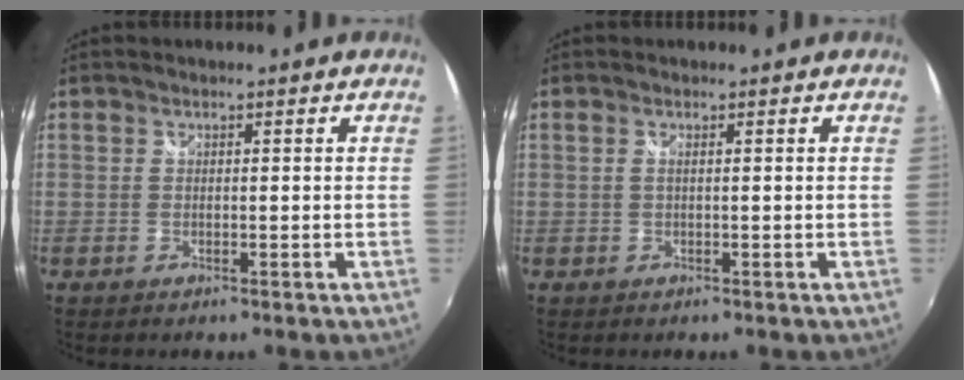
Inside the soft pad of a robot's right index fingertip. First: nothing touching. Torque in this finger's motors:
{"motor_torque": [-0.14, -0.18, 0.09, 0.01]}